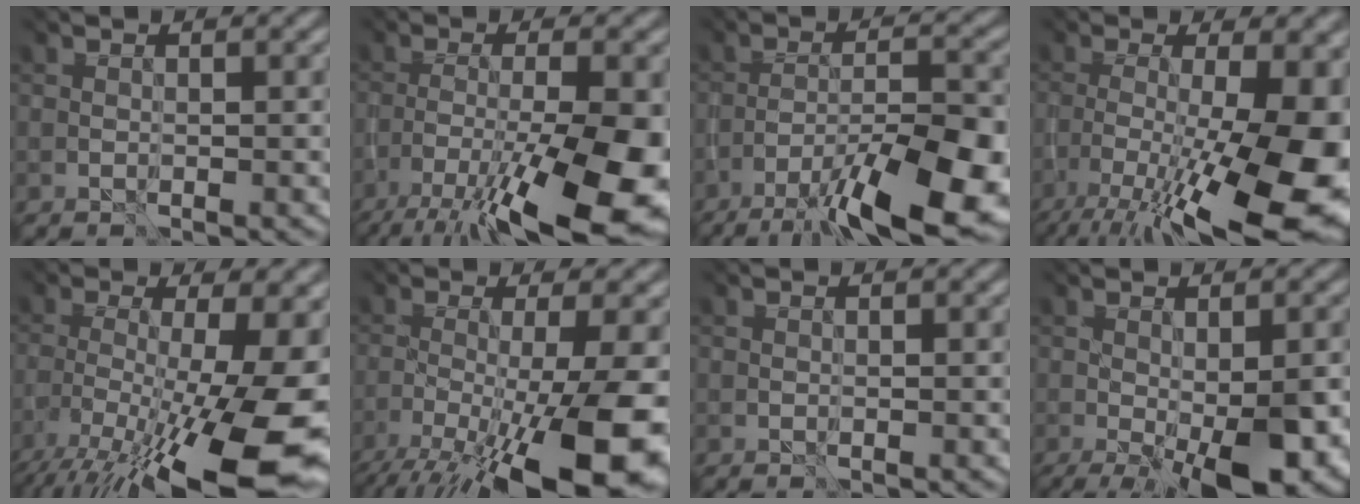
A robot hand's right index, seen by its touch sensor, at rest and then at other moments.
{"total": 13.0, "force": [-7.4, 3.2, 10.2], "torque": [-0.182, -0.009, -0.112]}
{"total": 11.2, "force": [-7.8, 2.3, 7.8], "torque": [-0.145, -0.002, -0.110]}
{"total": 17.7, "force": [-7.3, 6.0, 14.9], "torque": [-0.237, -0.004, -0.099]}
{"total": 18.1, "force": [-7.9, 6.5, 14.9], "torque": [-0.245, -0.020, -0.099]}
{"total": 15.2, "force": [-7.2, 4.6, 12.6], "torque": [-0.221, -0.014, -0.092]}
{"total": 0.0}
{"total": 9.7, "force": [-4.0, 3.3, 8.2], "torque": [-0.119, -0.018, -0.035]}